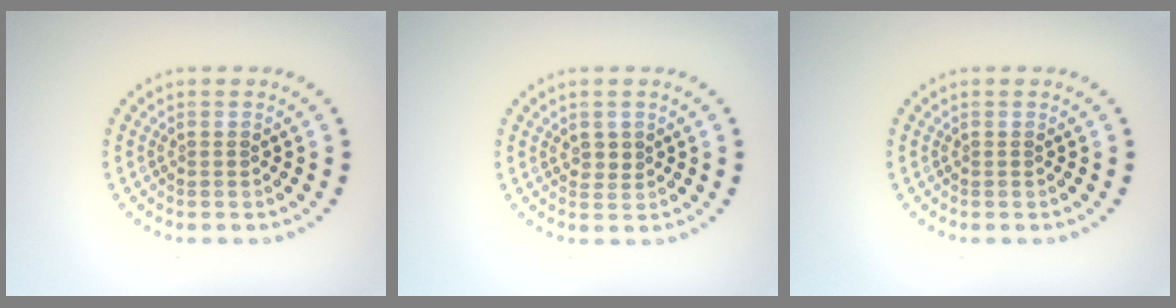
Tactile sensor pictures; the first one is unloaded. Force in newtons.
{"total": 1.3, "press": 1.2, "slide": 0.4}
{"total": 0.0}